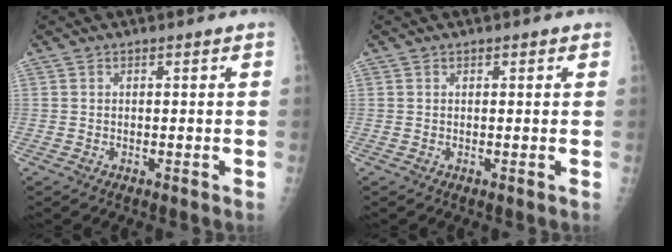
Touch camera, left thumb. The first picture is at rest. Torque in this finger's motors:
{"motor_torque": [-0.50, -0.28, -0.23, -0.21, -0.02]}